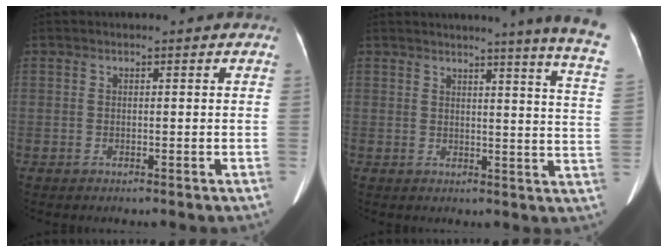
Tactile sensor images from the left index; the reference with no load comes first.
{"total": 13.4, "force": [11.3, -2.2, 6.9], "torque": [-0.088, -0.086, 0.104]}